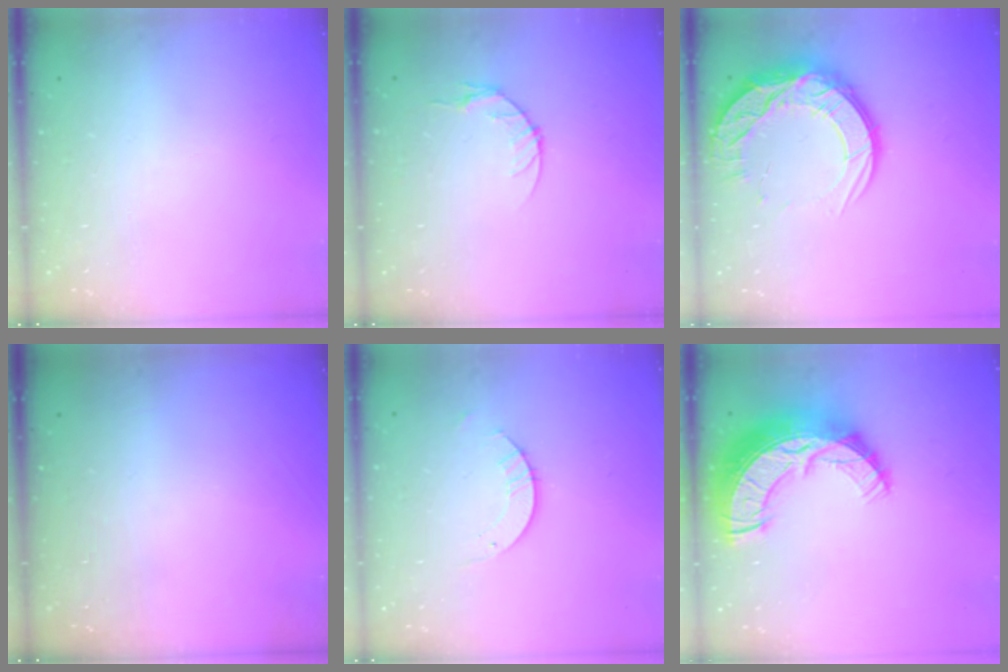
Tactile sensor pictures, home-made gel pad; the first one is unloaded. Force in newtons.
{"total": 4.6, "press": 4.6, "slide": 0.6}
{"total": 16.5, "press": 16.5, "slide": 1.4}
{"total": 0.0}
{"total": 3.2, "press": 3.2, "slide": 0.3}
{"total": 19.3, "press": 19.2, "slide": 1.4}